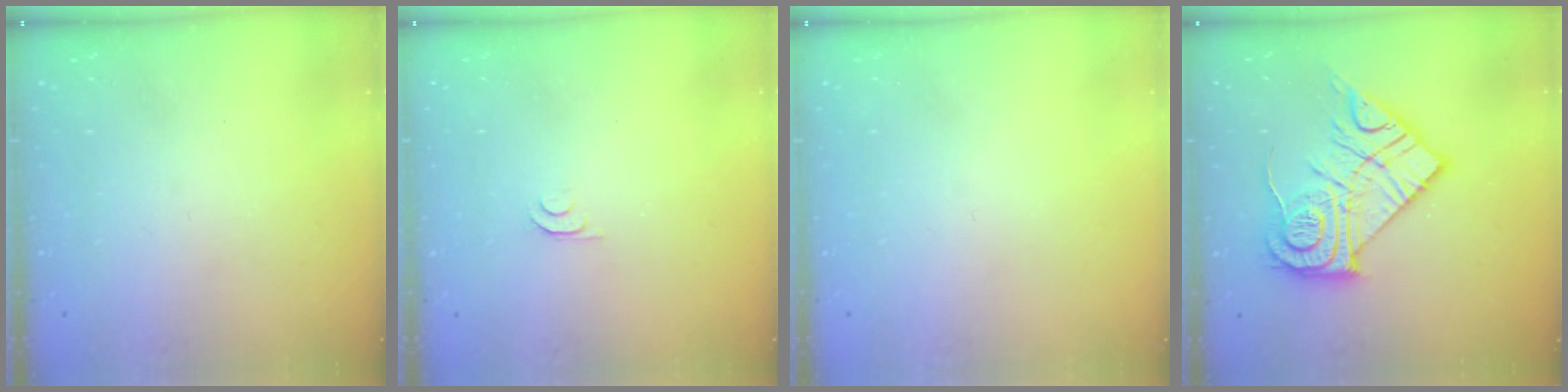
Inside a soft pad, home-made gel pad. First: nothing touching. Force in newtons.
{"total": 4.8, "press": 4.7, "slide": 0.6}
{"total": 0.0}
{"total": 18.2, "press": 18.1, "slide": 1.2}